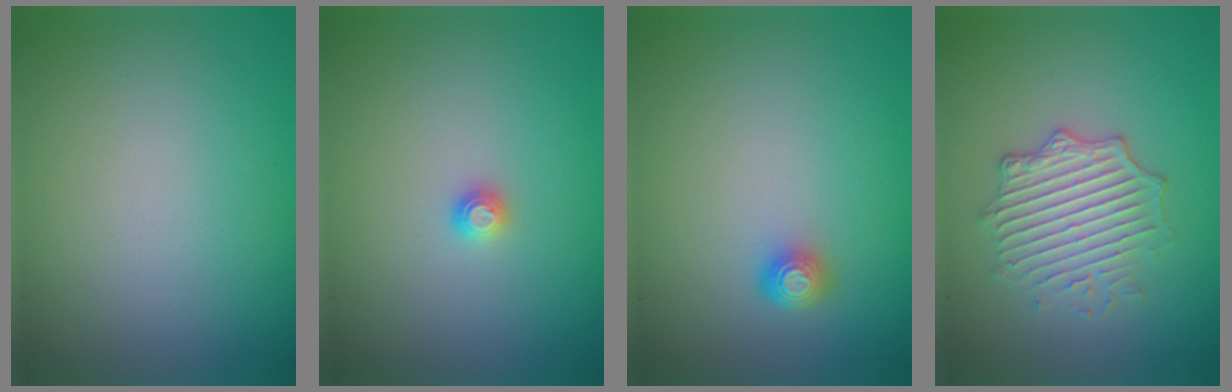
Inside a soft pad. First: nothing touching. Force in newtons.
{"total": 1.0, "press": 1.0, "slide": 0.1}
{"total": 1.7, "press": 1.3, "slide": 1.2}
{"total": 4.1, "press": 3.6, "slide": 1.8}